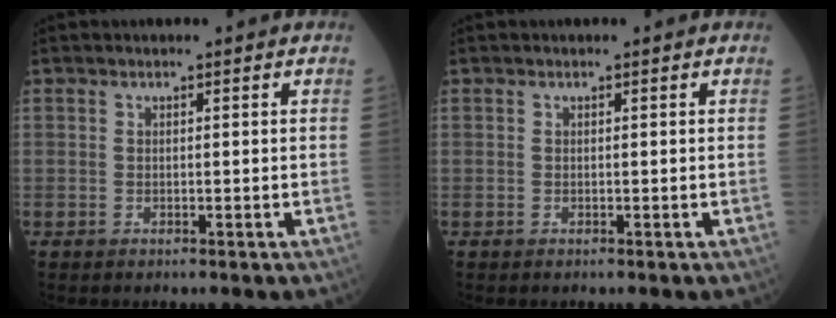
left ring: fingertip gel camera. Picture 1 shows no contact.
{"total": 0.0}